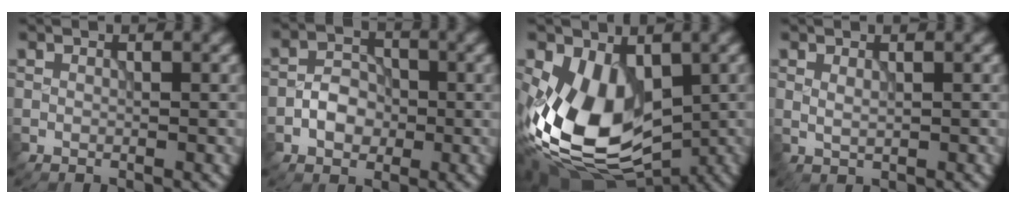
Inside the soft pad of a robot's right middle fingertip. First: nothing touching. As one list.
[{"total": 2.8, "force": [-0.9, 2.2, 1.6], "torque": [-0.023, 0.006, -0.018]}, {"total": 10.4, "force": [-1.1, 6.9, 7.7], "torque": [-0.159, -0.025, -0.014]}, {"total": 0.7, "force": [0.4, 0.2, 0.5], "torque": [-0.014, 0.001, 0.009]}]